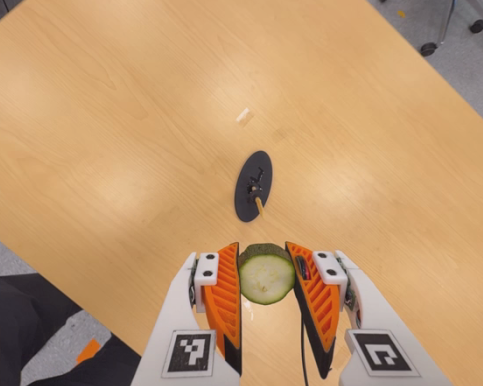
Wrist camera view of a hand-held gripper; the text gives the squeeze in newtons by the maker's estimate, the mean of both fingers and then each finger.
{"total": 11.0, "left": 10.0, "right": 12.1}